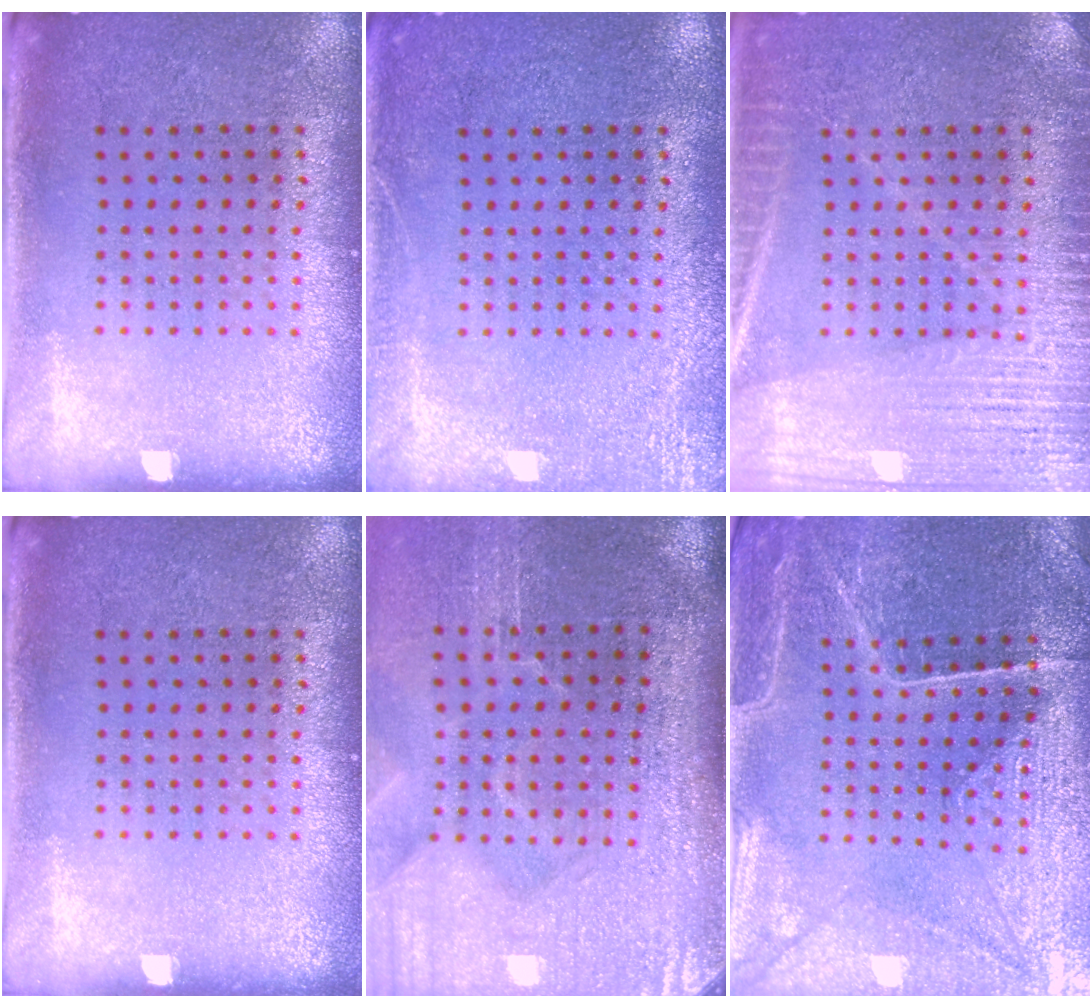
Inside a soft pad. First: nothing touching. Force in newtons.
{"total": 2.8, "press": 2.7, "slide": 0.4}
{"total": 4.9, "press": 4.9, "slide": 0.7}
{"total": 0.0}
{"total": 5.0, "press": 4.2, "slide": 2.6}
{"total": 3.4, "press": 3.4, "slide": 0.3}